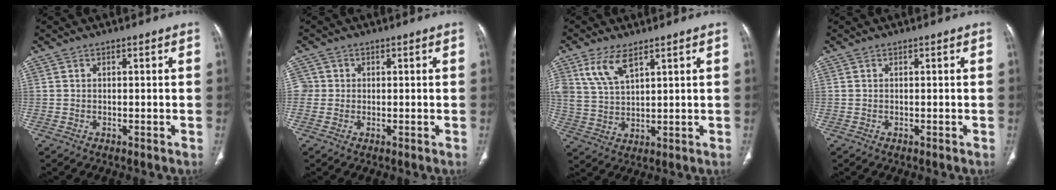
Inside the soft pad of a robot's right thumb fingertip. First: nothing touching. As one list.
[{"total": 2.1, "force": [0.0, 2.1, 0.3], "torque": [0.010, 0.006, -0.001]}, {"total": 7.3, "force": [4.3, 3.2, 4.9], "torque": [-0.096, -0.013, 0.094]}, {"total": 0.0}]